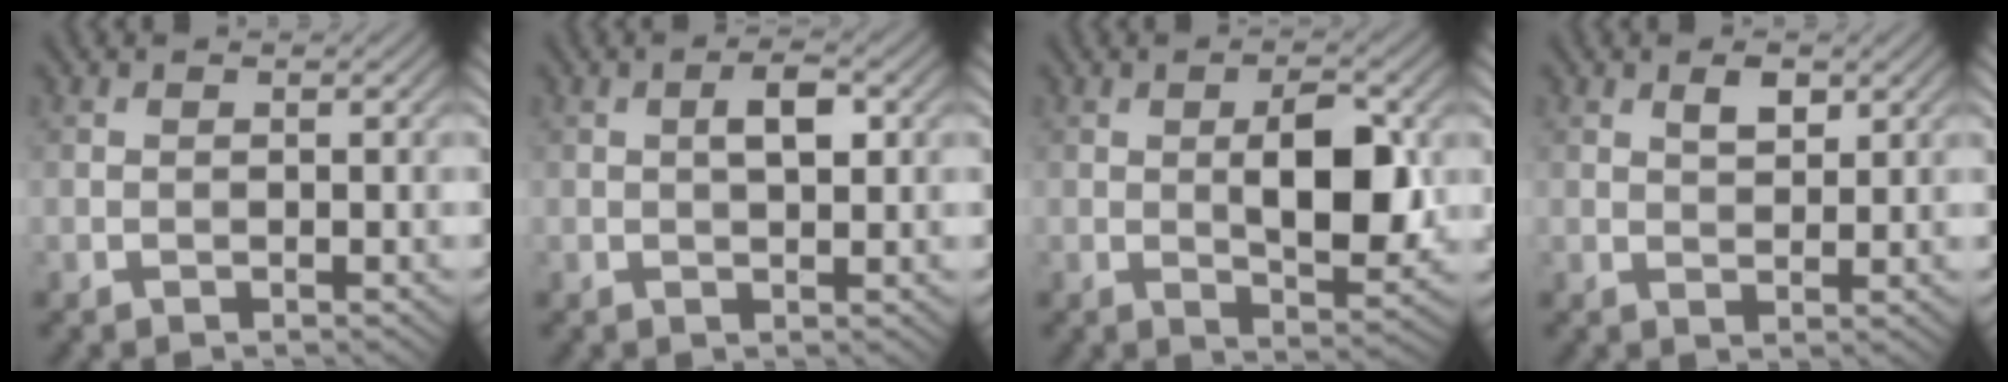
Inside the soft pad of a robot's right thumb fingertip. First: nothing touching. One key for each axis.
{"total": 3.0, "fx": 0.6, "fy": 1.1, "fz": 2.8, "tx": -0.047, "ty": 0.003, "tz": 0.008}
{"total": 7.5, "fx": 0.5, "fy": 3.1, "fz": 6.8, "tx": -0.109, "ty": -0.002, "tz": 0.011}
{"total": 2.4, "fx": 1.3, "fy": 1.1, "fz": 1.7, "tx": -0.027, "ty": -0.001, "tz": 0.024}